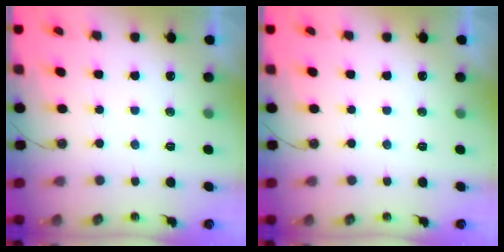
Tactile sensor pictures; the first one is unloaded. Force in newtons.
{"total": 0.0}